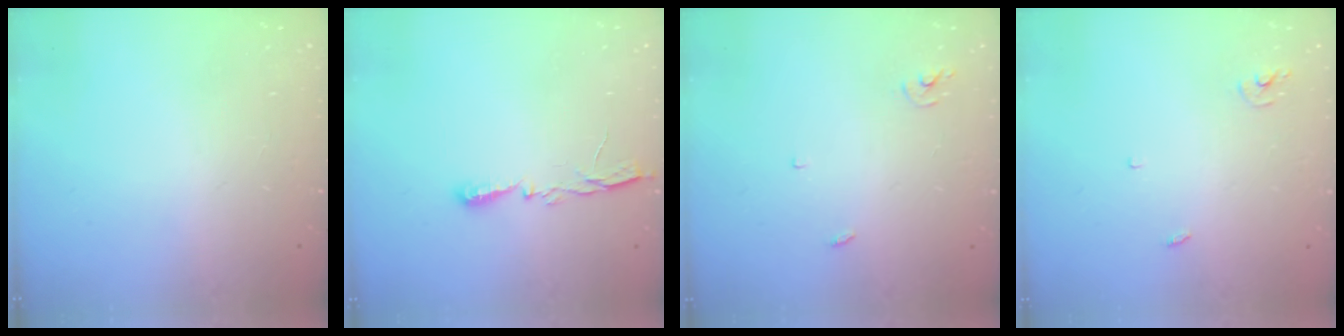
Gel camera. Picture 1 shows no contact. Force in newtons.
{"total": 5.2, "press": 5.1, "slide": 0.8}
{"total": 3.0, "press": 3.0, "slide": 0.2}
{"total": 2.9, "press": 2.9, "slide": 0.2}